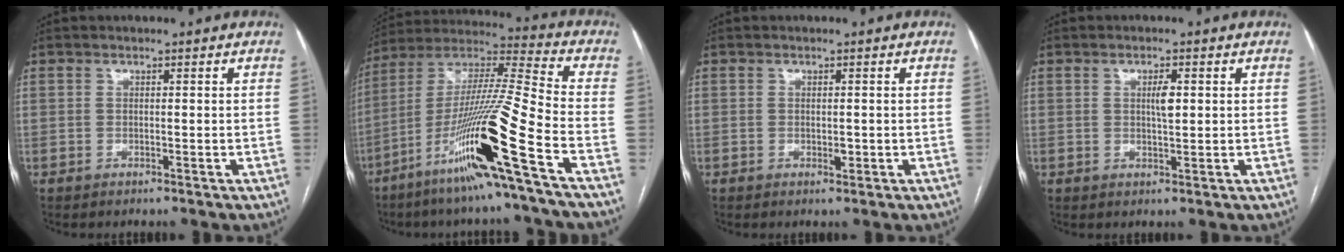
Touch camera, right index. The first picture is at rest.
{"total": 19.9, "force": [-9.6, -1.8, 17.3], "torque": [-0.354, -0.032, -0.184]}
{"total": 1.0, "force": [-0.1, 0.5, 0.8], "torque": [-0.012, -0.001, 0.000]}
{"total": 2.5, "force": [0.6, 0.6, 2.4], "torque": [-0.039, 0.000, 0.010]}